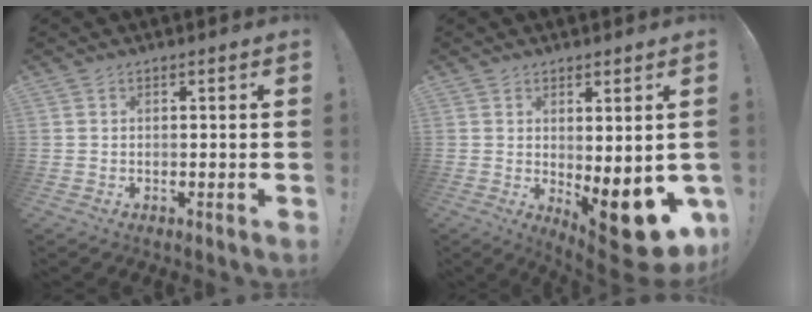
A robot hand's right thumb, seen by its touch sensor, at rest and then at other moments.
{"total": 13.1, "force": [-4.0, 4.3, 11.7], "torque": [-0.105, -0.004, -0.050]}